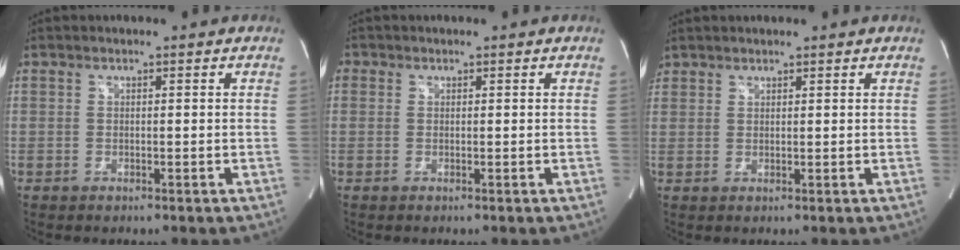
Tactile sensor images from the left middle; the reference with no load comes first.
{"total": 1.1, "force": [0.4, 1.0, 0.2], "torque": [0.004, 0.004, 0.005]}
{"total": 1.6, "force": [1.4, 0.7, 0.1], "torque": [0.001, 0.010, 0.024]}